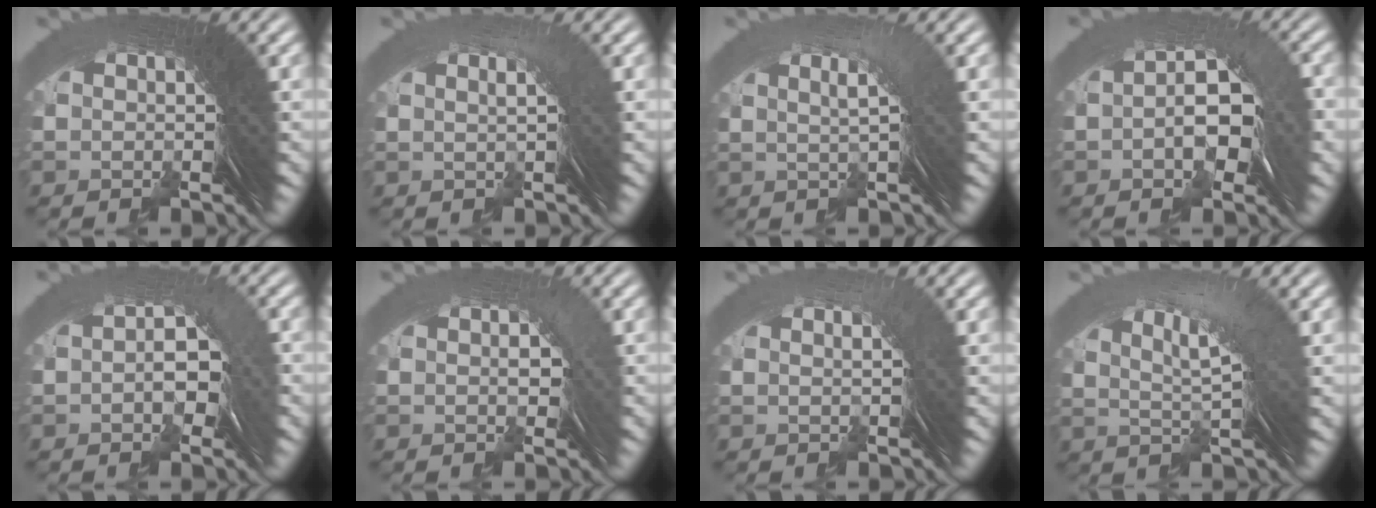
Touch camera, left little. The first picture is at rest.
{"total": 1.6, "force": [0.4, -1.0, 1.1], "torque": [-0.005, 0.016, 0.005]}
{"total": 2.6, "force": [1.1, -1.1, 2.2], "torque": [-0.012, 0.021, 0.013]}
{"total": 4.5, "force": [0.1, 2.0, 4.0], "torque": [-0.062, 0.007, 0.001]}
{"total": 2.2, "force": [-0.2, 0.8, 2.0], "torque": [-0.042, -0.003, 0.003]}
{"total": 0.9, "force": [0.2, 0.1, 0.9], "torque": [-0.020, 0.001, 0.008]}
{"total": 1.1, "force": [0.0, -0.9, 0.6], "torque": [-0.004, 0.013, 0.000]}
{"total": 3.6, "force": [1.7, -0.5, 3.2], "torque": [-0.033, 0.016, 0.027]}